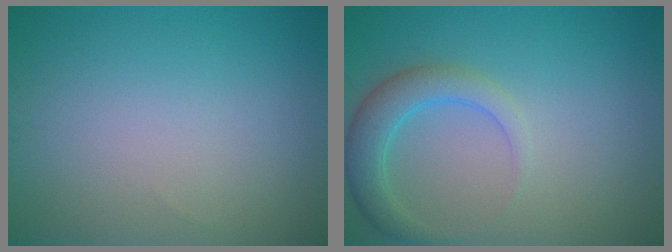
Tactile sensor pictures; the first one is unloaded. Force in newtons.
{"total": 3.4, "press": 3.4, "slide": 0.3}